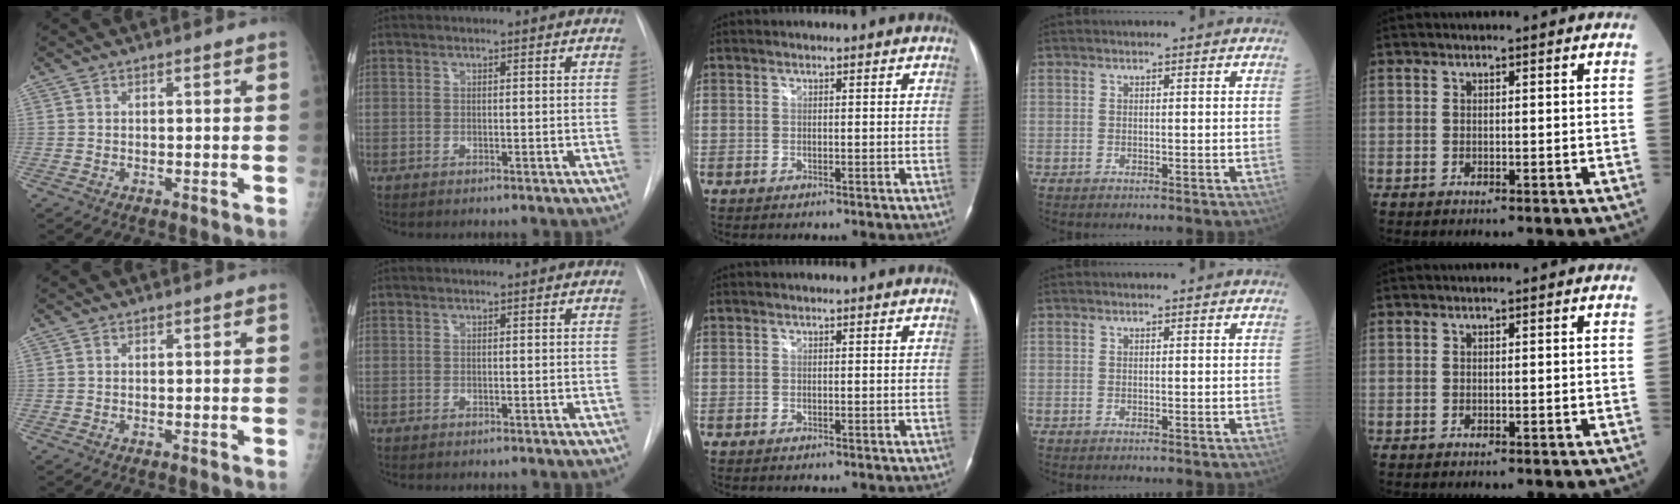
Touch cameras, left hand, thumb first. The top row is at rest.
{}